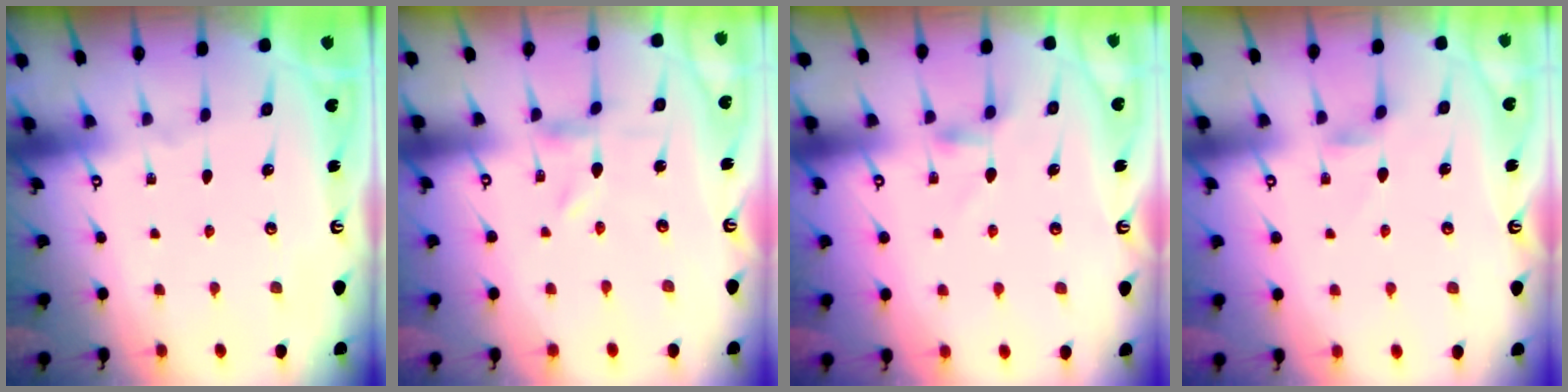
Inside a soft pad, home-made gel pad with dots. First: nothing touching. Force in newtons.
{"total": 0.0}
{"total": 3.6, "press": 3.6, "slide": 0.6}
{"total": 2.9, "press": 2.8, "slide": 0.5}